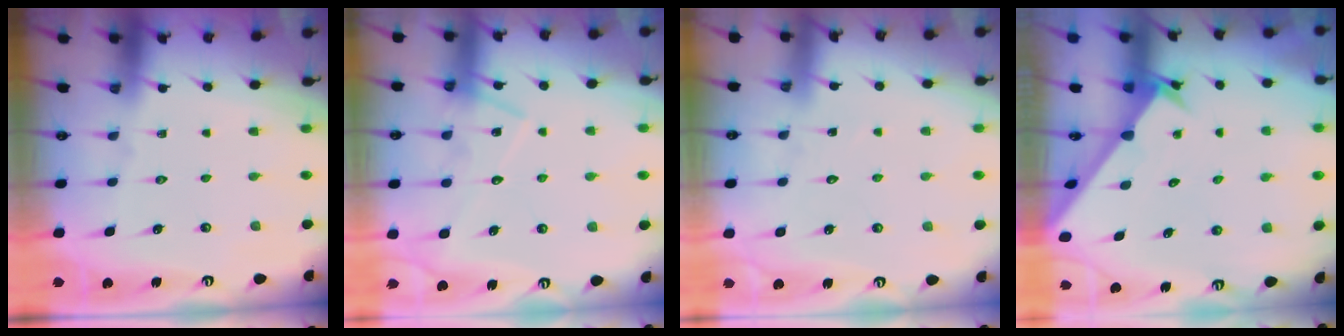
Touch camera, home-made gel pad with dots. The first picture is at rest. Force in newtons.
{"total": 14.0, "press": 13.9, "slide": 0.9}
{"total": 5.1, "press": 5.1, "slide": 0.4}
{"total": 2.5, "press": 2.5, "slide": 0.2}